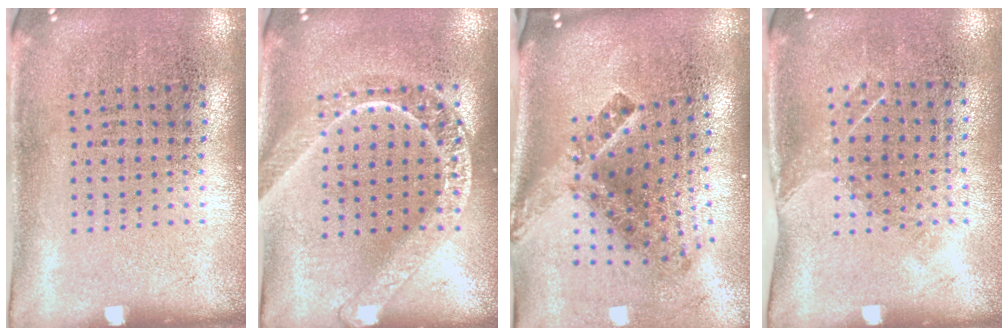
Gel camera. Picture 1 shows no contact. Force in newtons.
{"total": 1.8, "press": 1.8, "slide": 0.2}
{"total": 2.9, "press": 1.8, "slide": 2.3}
{"total": 1.1, "press": 0.8, "slide": 0.6}